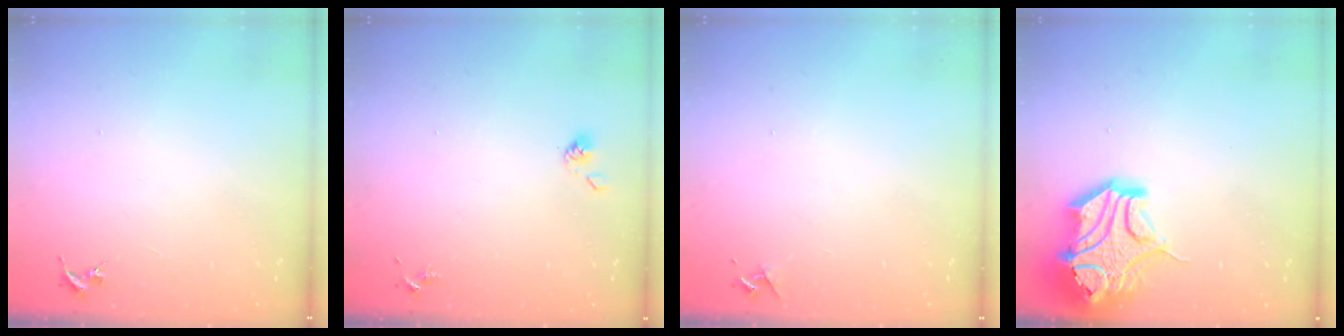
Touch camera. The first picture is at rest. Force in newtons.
{"total": 3.8, "press": 3.7, "slide": 0.8}
{"total": 4.2, "press": 4.2, "slide": 0.5}
{"total": 19.2, "press": 19.0, "slide": 3.0}